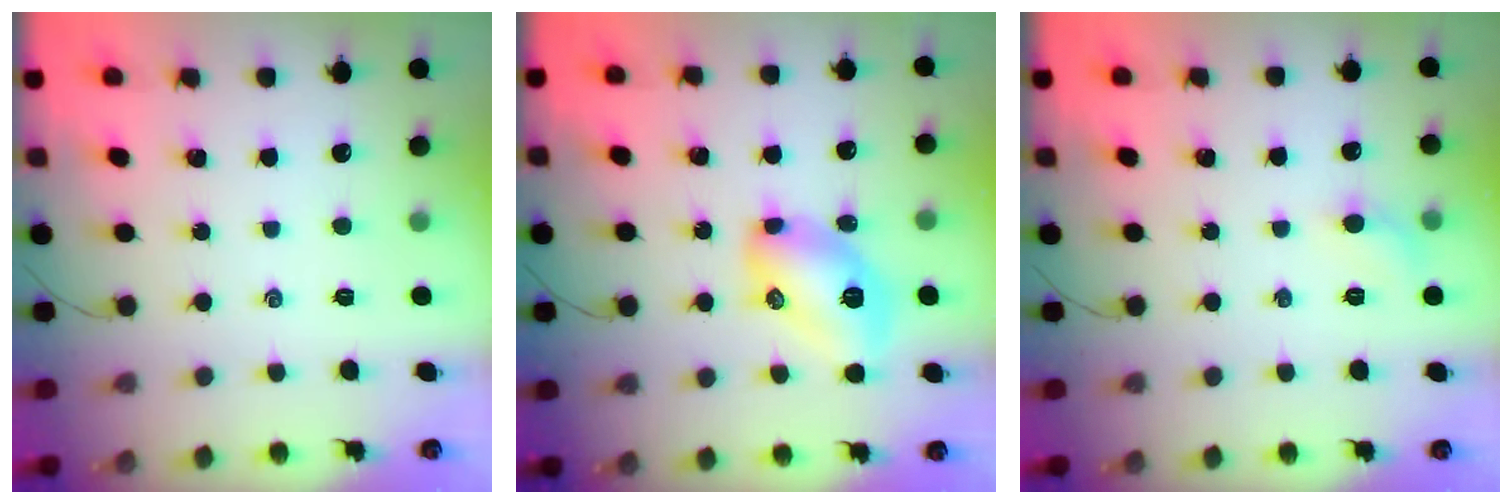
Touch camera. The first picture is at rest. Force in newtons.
{"total": 11.3, "press": 11.3, "slide": 0.7}
{"total": 4.7, "press": 4.5, "slide": 1.3}